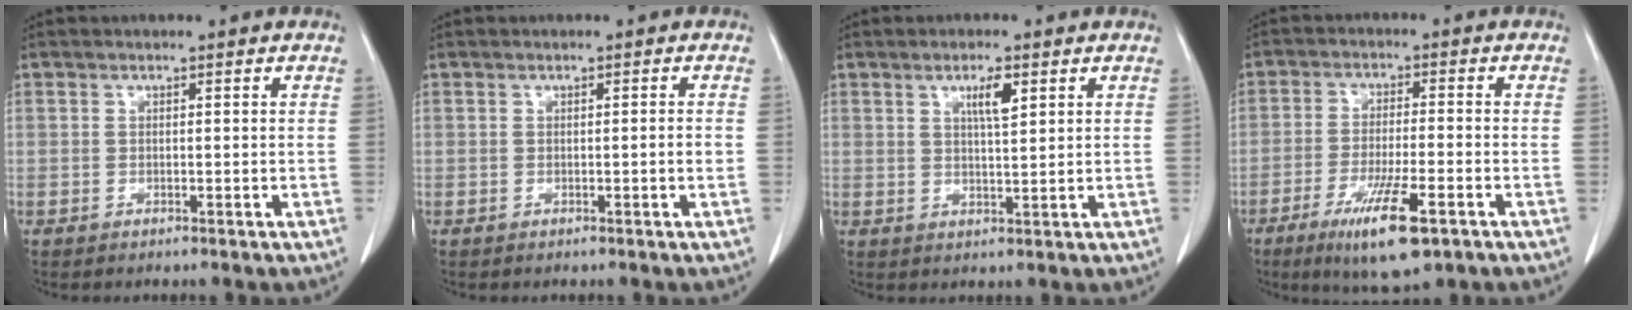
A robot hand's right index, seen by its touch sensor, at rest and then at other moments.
{"total": 1.0, "force": [-0.2, -0.1, 1.0], "torque": [-0.014, -0.001, 0.000]}
{"total": 3.6, "force": [1.7, 0.5, 3.2], "torque": [-0.055, -0.001, 0.030]}
{"total": 10.6, "force": [-5.7, 1.5, 8.8], "torque": [-0.158, -0.024, -0.090]}